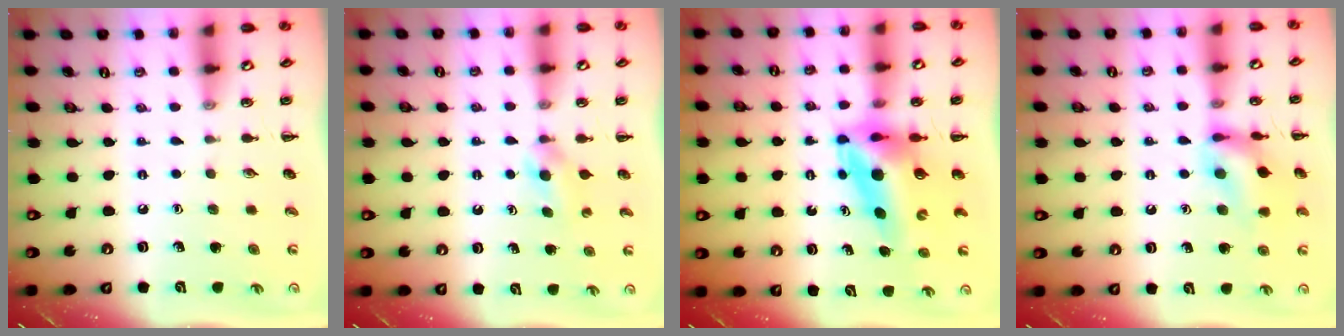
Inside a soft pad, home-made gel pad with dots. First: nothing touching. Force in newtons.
{"total": 3.6, "press": 3.4, "slide": 1.4}
{"total": 9.6, "press": 9.2, "slide": 3.0}
{"total": 13.9, "press": 13.9, "slide": 1.1}